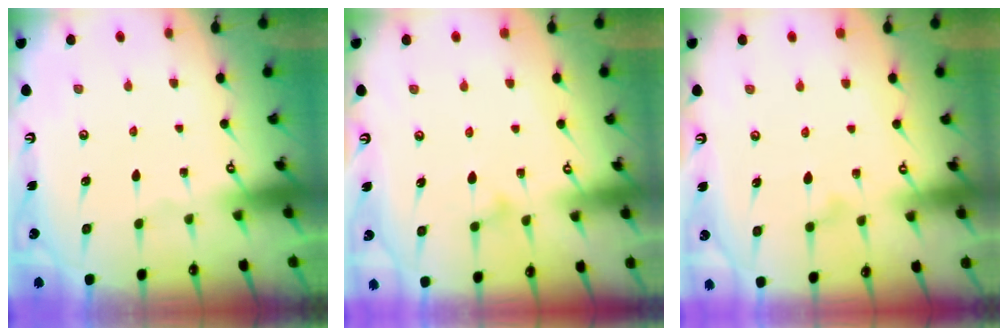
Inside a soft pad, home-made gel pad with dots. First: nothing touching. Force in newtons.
{"total": 10.2, "press": 10.1, "slide": 0.5}
{"total": 7.7, "press": 7.7, "slide": 0.3}